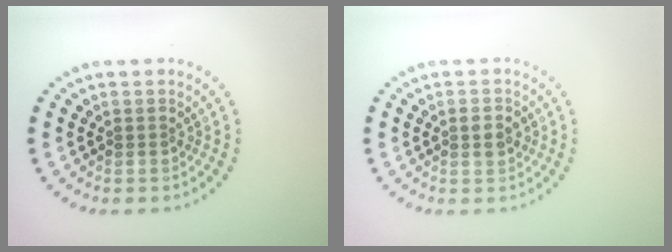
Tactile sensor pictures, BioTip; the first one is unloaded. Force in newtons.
{"total": 2.1, "press": 2.1, "slide": 0.1}